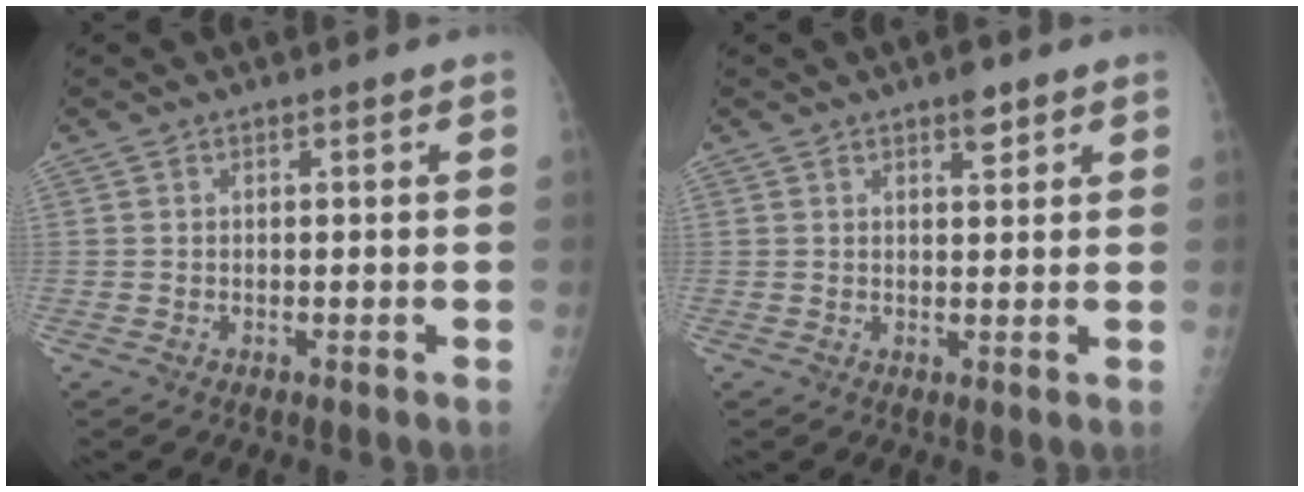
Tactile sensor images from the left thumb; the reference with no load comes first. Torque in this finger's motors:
{"motor_torque": [1.44, 0.89, 0.26, -0.05, 0.06]}